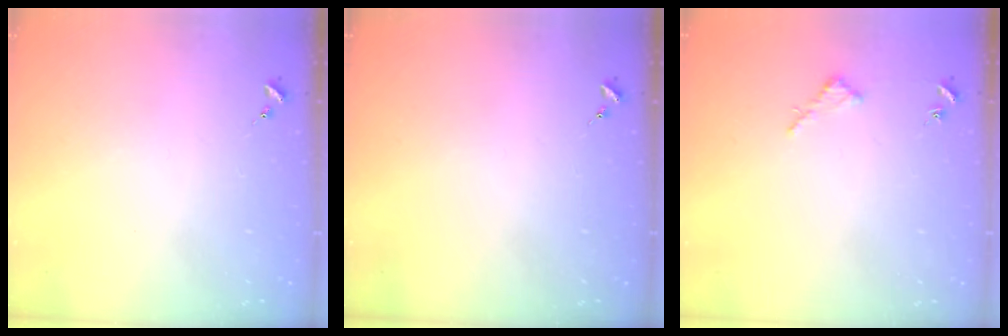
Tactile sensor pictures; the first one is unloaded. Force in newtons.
{"total": 0.0}
{"total": 2.6, "press": 2.6, "slide": 0.2}